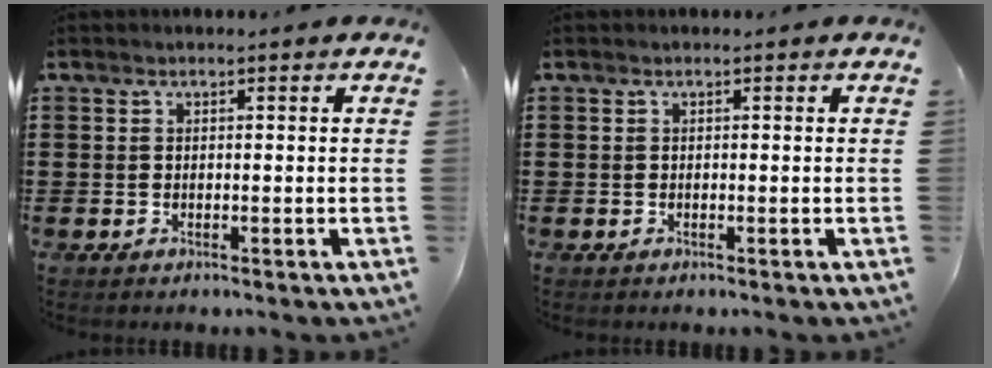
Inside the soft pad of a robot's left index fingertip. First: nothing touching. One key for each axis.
{"total": 0.0}